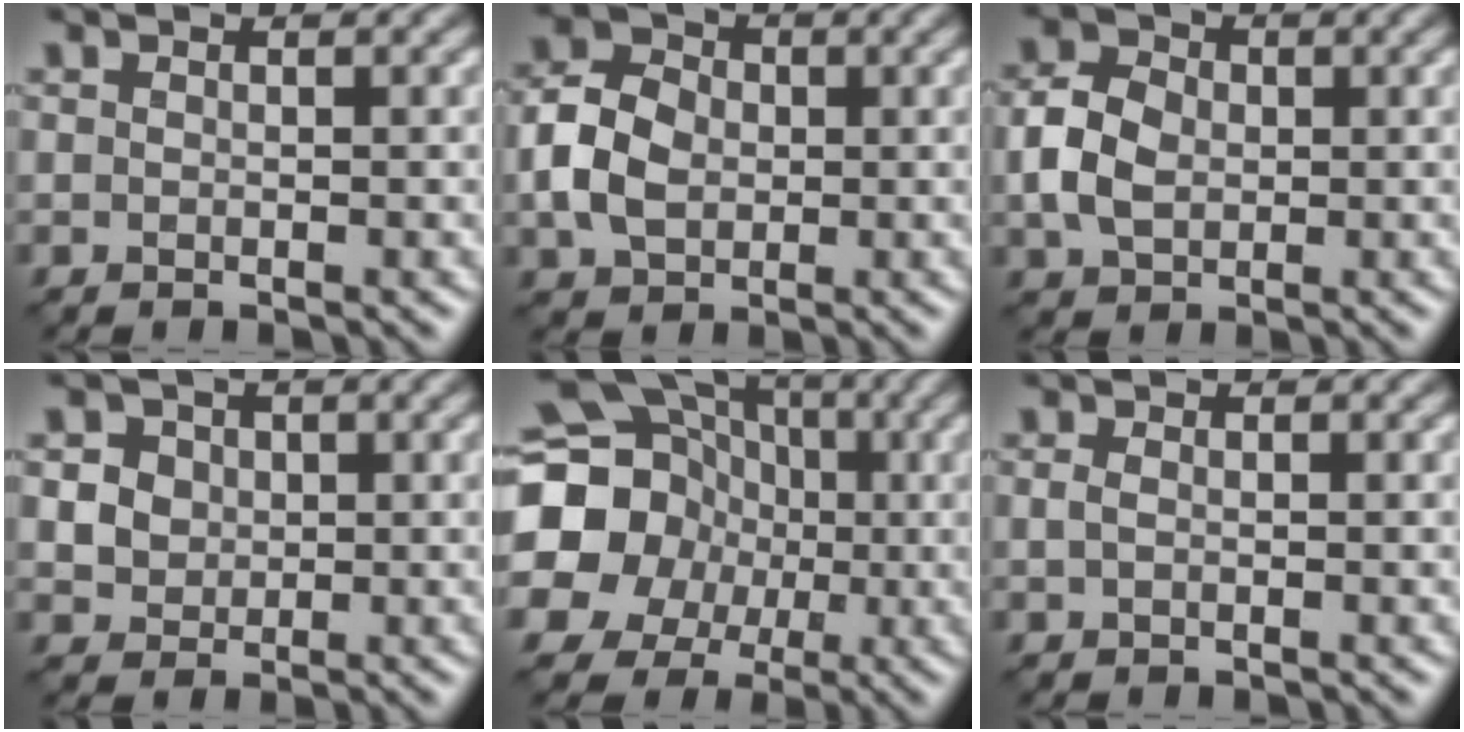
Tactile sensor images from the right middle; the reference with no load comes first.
{"total": 5.4, "force": [-0.3, 4.3, 3.3], "torque": [-0.076, 0.012, -0.014]}
{"total": 4.5, "force": [0.0, 3.5, 2.8], "torque": [-0.064, 0.008, -0.005]}
{"total": 4.1, "force": [1.3, 3.6, 1.5], "torque": [-0.033, 0.016, 0.023]}
{"total": 20.6, "force": [0.1, 19.6, 6.4], "torque": [-0.178, 0.012, -0.047]}
{"total": 0.7, "force": [0.1, 0.5, 0.5], "torque": [-0.011, 0.000, 0.002]}